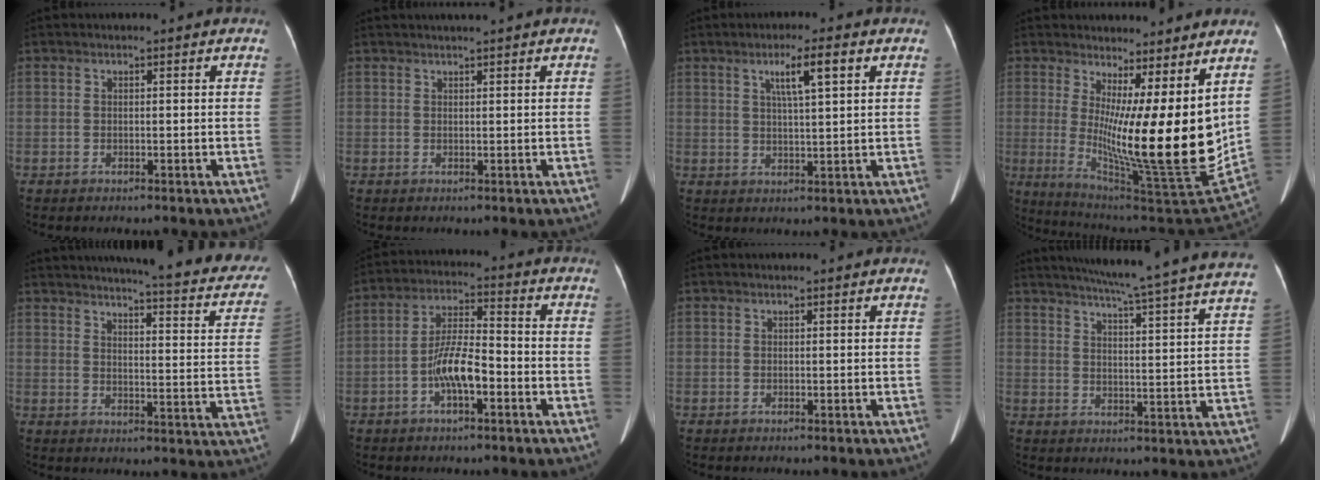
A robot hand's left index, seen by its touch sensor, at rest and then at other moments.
{"total": 2.0, "force": [1.7, -0.3, 1.0], "torque": [-0.009, 0.019, 0.030]}
{"total": 5.4, "force": [2.4, 0.2, 4.9], "torque": [-0.084, 0.006, 0.041]}
{"total": 16.7, "force": [3.4, 1.5, 16.3], "torque": [-0.259, -0.048, 0.068]}
{"total": 25.9, "force": [22.4, 3.1, 12.6], "torque": [-0.161, -0.070, 0.248]}
{"total": 8.0, "force": [-3.0, 2.3, 7.1], "torque": [-0.144, 0.015, -0.055]}
{"total": 0.0}
{"total": 24.7, "force": [22.0, -1.3, 11.1], "torque": [-0.173, -0.049, 0.270]}